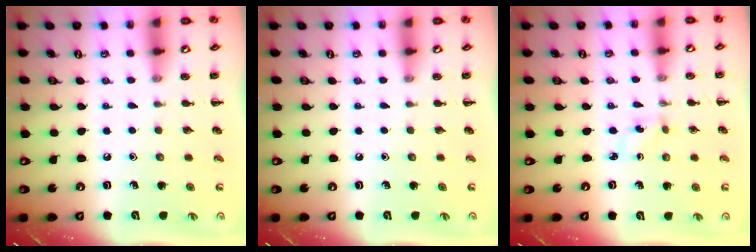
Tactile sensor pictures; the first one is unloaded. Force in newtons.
{"total": 0.0}
{"total": 2.2, "press": 2.1, "slide": 0.8}